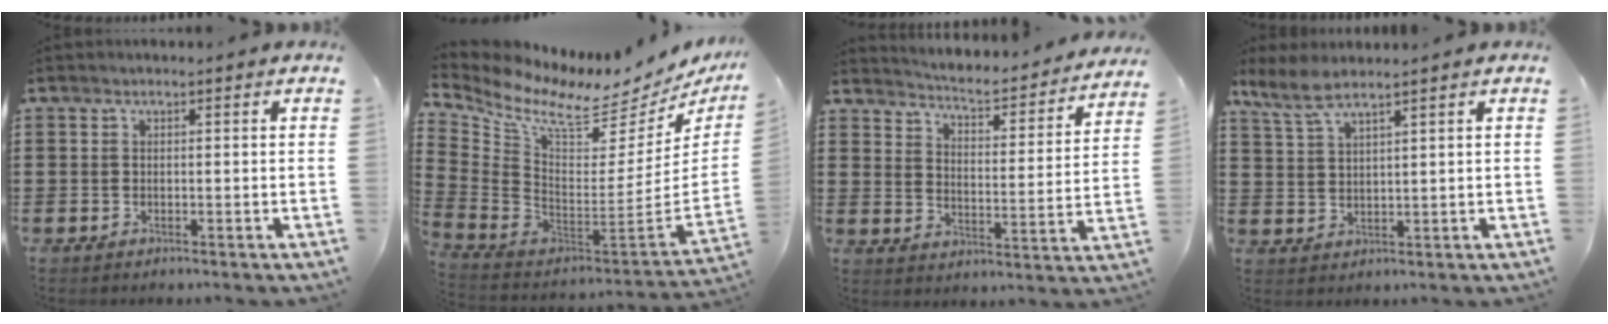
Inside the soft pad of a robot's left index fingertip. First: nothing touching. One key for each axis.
{"total": 7.4, "fx": 5.5, "fy": 1.5, "fz": 4.7, "tx": -0.116, "ty": -0.064, "tz": 0.087}
{"total": 3.6, "fx": 3.5, "fy": -0.2, "fz": 0.6, "tx": -0.034, "ty": -0.037, "tz": 0.050}
{"total": 4.4, "fx": 3.4, "fy": 0.6, "fz": 2.7, "tx": -0.062, "ty": -0.002, "tz": 0.063}